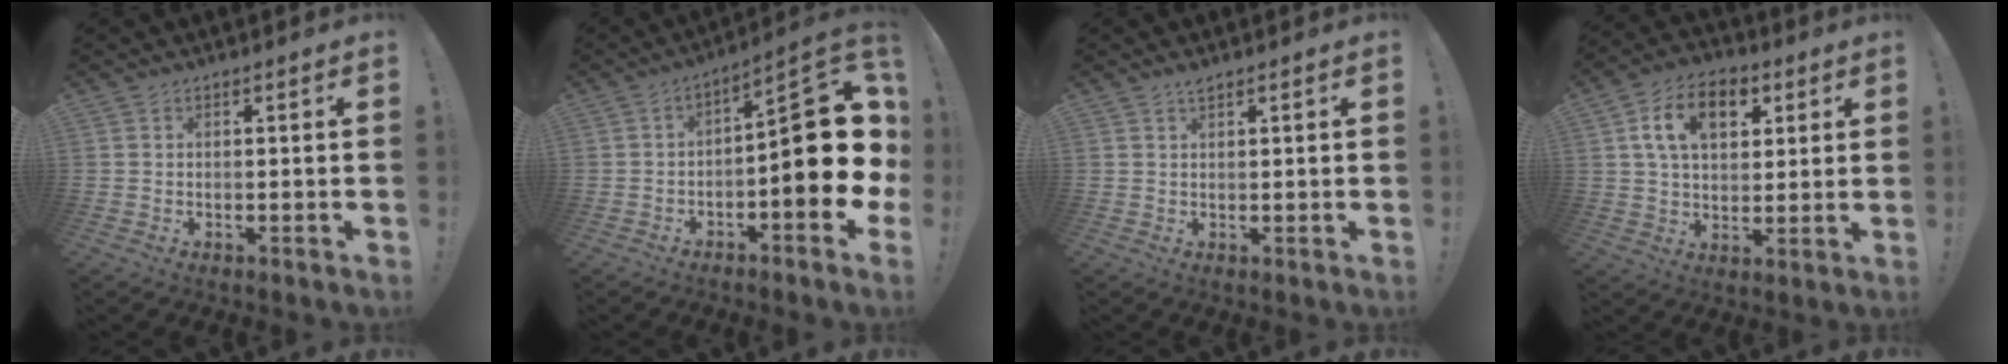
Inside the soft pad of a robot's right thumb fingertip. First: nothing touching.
{"total": 19.1, "force": [-2.2, 5.9, 18.0], "torque": [-0.238, 0.014, -0.034]}
{"total": 1.4, "force": [1.1, 0.0, 0.9], "torque": [-0.012, -0.003, 0.019]}
{"total": 14.0, "force": [5.1, 9.1, 9.3], "torque": [-0.142, 0.000, 0.095]}